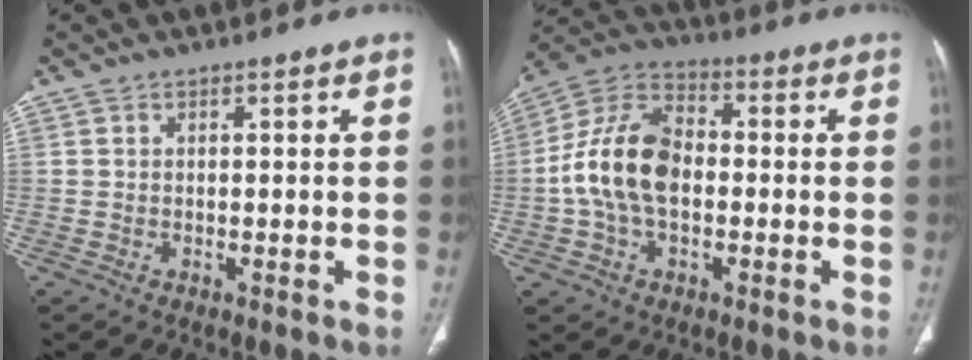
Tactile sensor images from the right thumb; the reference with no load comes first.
{"total": 14.2, "force": [-1.0, 9.0, 10.9], "torque": [-0.206, 0.035, -0.026]}